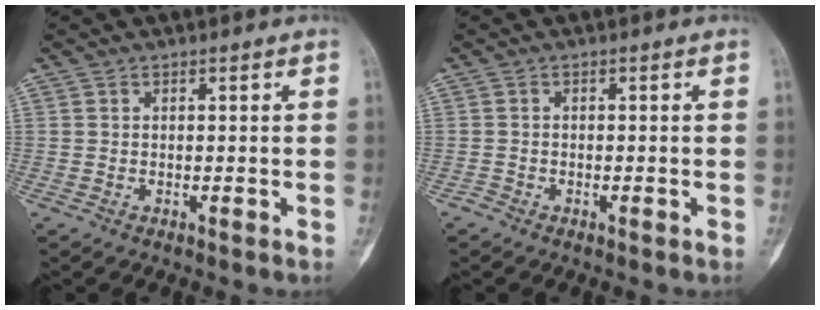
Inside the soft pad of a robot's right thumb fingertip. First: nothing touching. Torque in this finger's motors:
{"motor_torque": [0.25, 0.03, -0.02, -0.18, -0.10]}